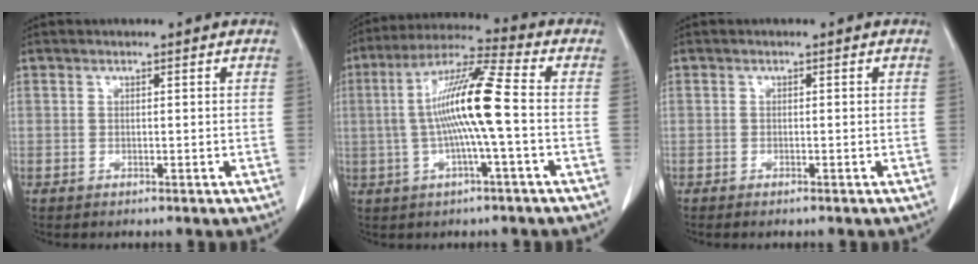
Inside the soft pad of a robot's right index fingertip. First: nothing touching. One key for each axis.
{"total": 12.0, "fx": -0.6, "fy": -0.1, "fz": 11.9, "tx": -0.228, "ty": 0.017, "tz": -0.017}
{"total": 1.1, "fx": -0.9, "fy": 0.0, "fz": 0.6, "tx": -0.013, "ty": -0.003, "tz": -0.011}